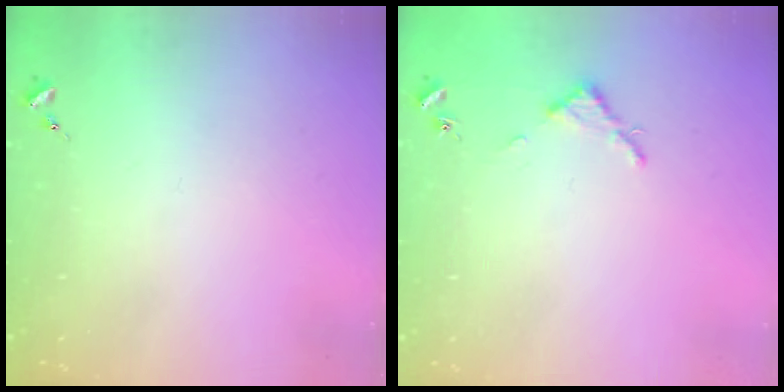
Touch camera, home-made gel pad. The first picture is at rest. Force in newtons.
{"total": 2.8, "press": 2.8, "slide": 0.3}